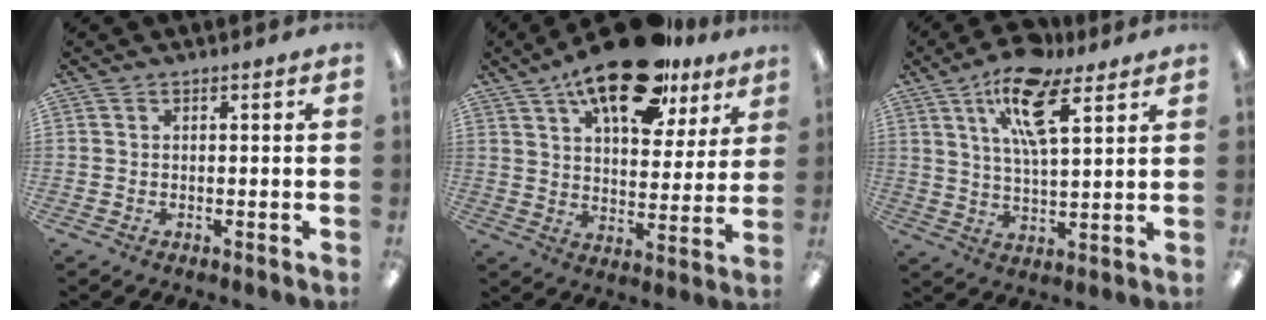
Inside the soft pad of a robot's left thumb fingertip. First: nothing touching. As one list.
[{"total": 20.5, "force": [13.8, 8.8, 12.3], "torque": [-0.194, -0.065, 0.231]}, {"total": 15.2, "force": [8.5, 5.8, 11.1], "torque": [-0.186, -0.021, 0.144]}]